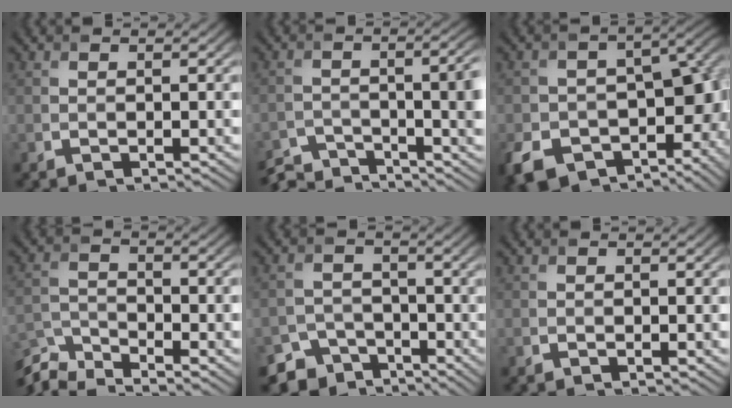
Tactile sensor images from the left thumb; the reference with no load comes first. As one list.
[{"total": 7.4, "force": [-5.2, 2.4, 4.8], "torque": [-0.079, -0.014, -0.094]}, {"total": 14.4, "force": [-5.4, 10.0, 8.9], "torque": [-0.145, -0.049, -0.077]}, {"total": 6.9, "force": [-6.1, 1.4, 2.7], "torque": [-0.063, -0.009, -0.130]}, {"total": 5.8, "force": [-4.4, 3.8, 0.8], "torque": [-0.013, -0.012, -0.073]}, {"total": 0.0}]